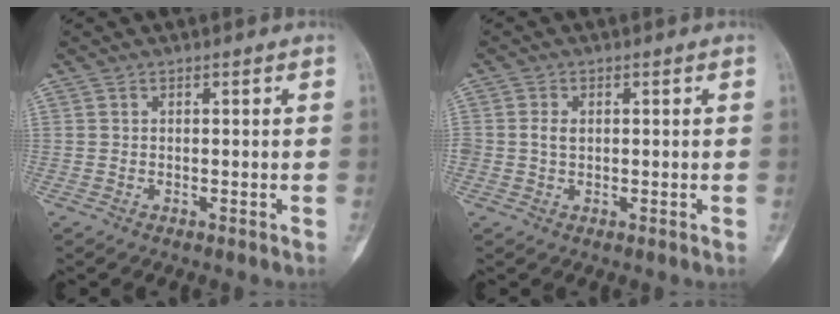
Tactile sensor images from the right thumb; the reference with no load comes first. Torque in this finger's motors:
{"motor_torque": [0.63, 0.42, 0.24, -0.22, -0.03]}